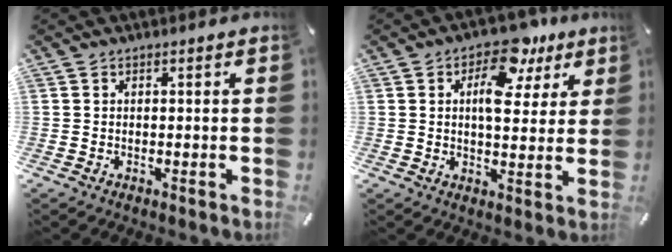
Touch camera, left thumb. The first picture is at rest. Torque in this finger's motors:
{"motor_torque": [0.26, 0.54, 0.97, -0.52, 0.19]}